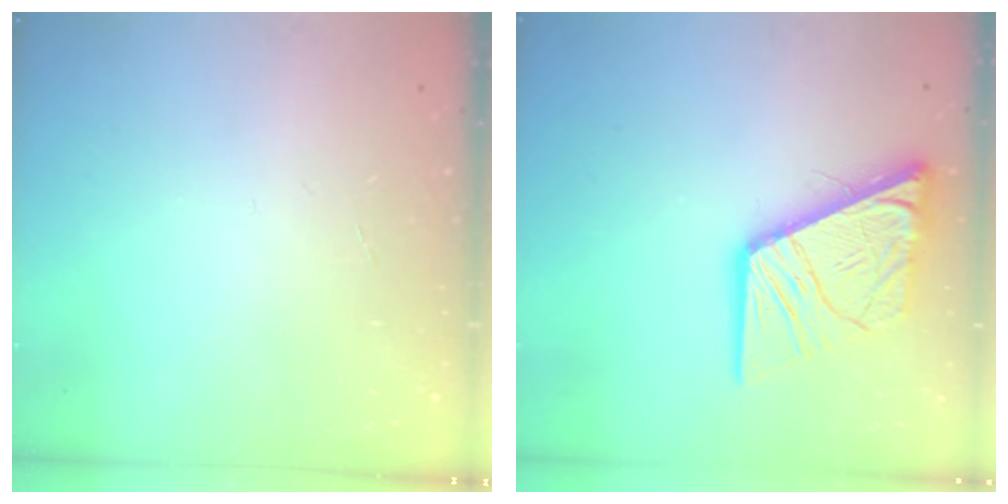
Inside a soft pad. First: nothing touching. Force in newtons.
{"total": 17.7, "press": 17.6, "slide": 2.1}